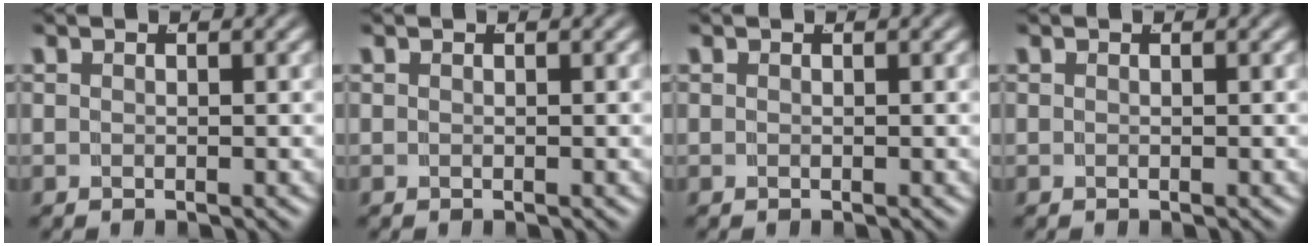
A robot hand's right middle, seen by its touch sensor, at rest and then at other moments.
{"total": 0.0}
{"total": 0.0}
{"total": 0.0}